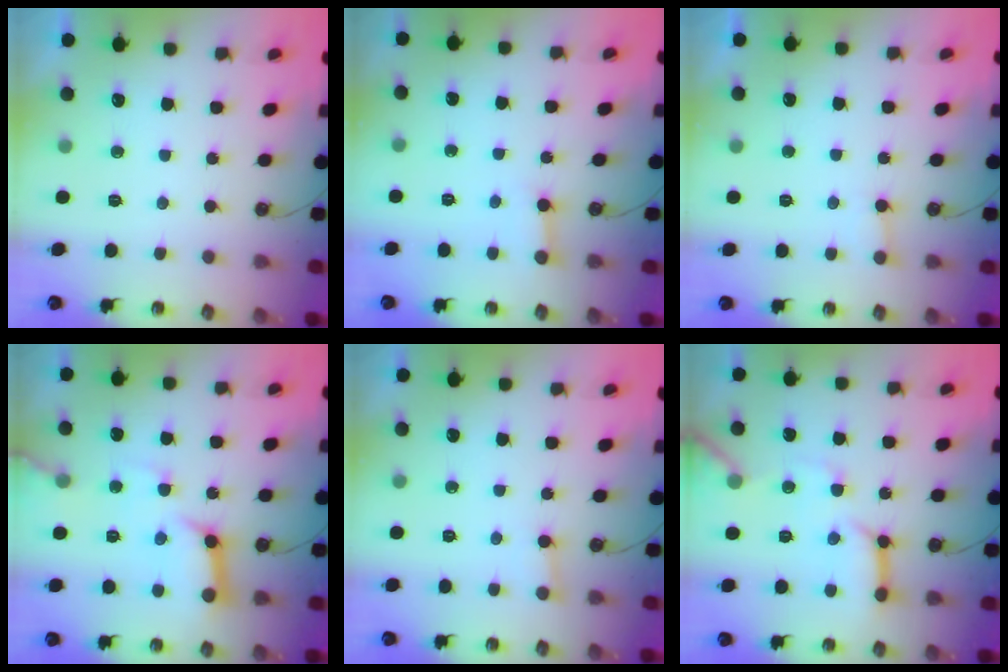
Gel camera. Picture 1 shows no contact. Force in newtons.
{"total": 3.0, "press": 3.0, "slide": 0.3}
{"total": 4.9, "press": 4.9, "slide": 0.6}
{"total": 15.1, "press": 15.0, "slide": 1.8}
{"total": 2.7, "press": 2.7, "slide": 0.2}
{"total": 13.5, "press": 13.4, "slide": 1.5}